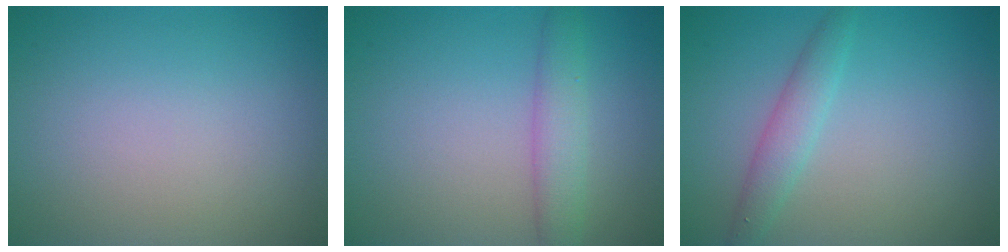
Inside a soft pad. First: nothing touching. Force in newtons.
{"total": 2.9, "press": 2.9, "slide": 0.1}
{"total": 2.3, "press": 2.3, "slide": 0.0}